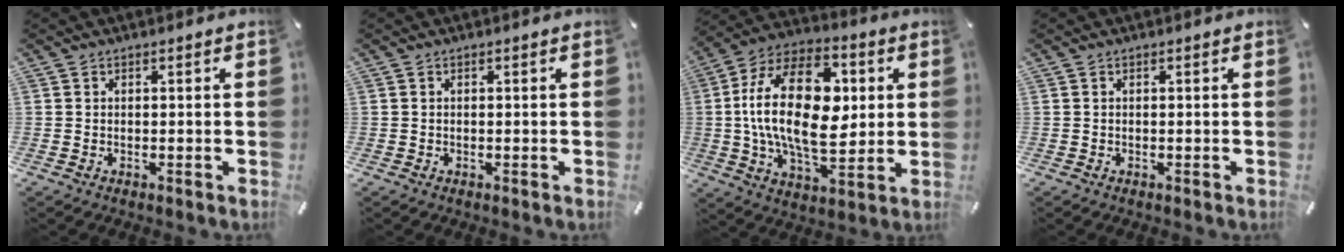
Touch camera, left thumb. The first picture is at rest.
{"total": 0.0}
{"total": 23.9, "force": [2.0, 14.1, 19.2], "torque": [-0.375, 0.004, 0.026]}
{"total": 0.0}